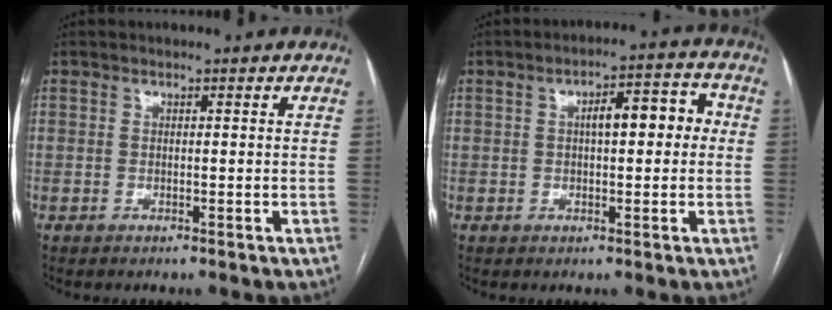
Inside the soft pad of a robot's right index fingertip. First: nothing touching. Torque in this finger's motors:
{"motor_torque": [0.14, -0.05, 0.14, 0.04]}